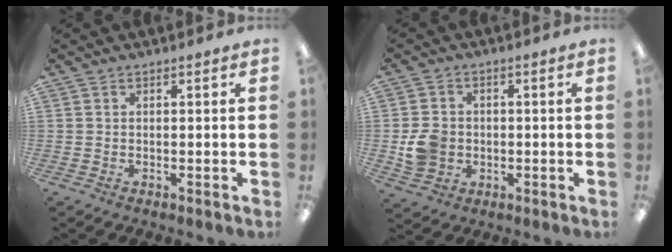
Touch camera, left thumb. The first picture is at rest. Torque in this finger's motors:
{"motor_torque": [-0.02, 0.04, 0.41, -0.40, 0.04]}